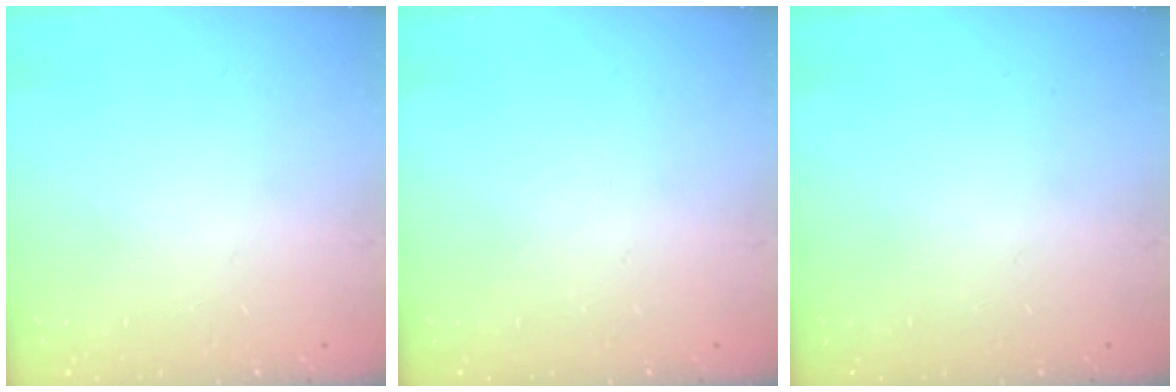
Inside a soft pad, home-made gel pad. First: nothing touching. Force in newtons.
{"total": 0.0}
{"total": 0.0}